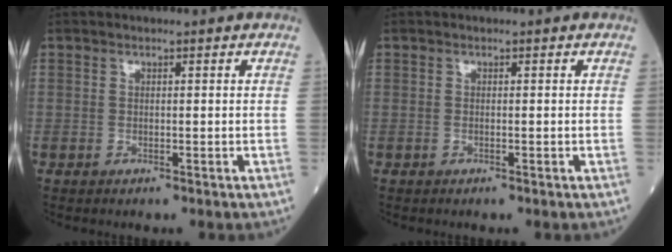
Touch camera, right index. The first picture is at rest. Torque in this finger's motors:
{"motor_torque": [0.01, 0.00, 0.05, 0.01]}